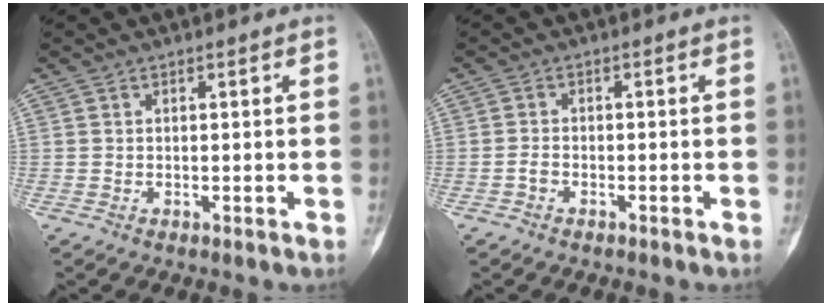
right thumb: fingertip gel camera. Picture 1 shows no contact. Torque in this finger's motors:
{"motor_torque": [-0.30, -0.07, -0.13, 0.38, 0.02]}